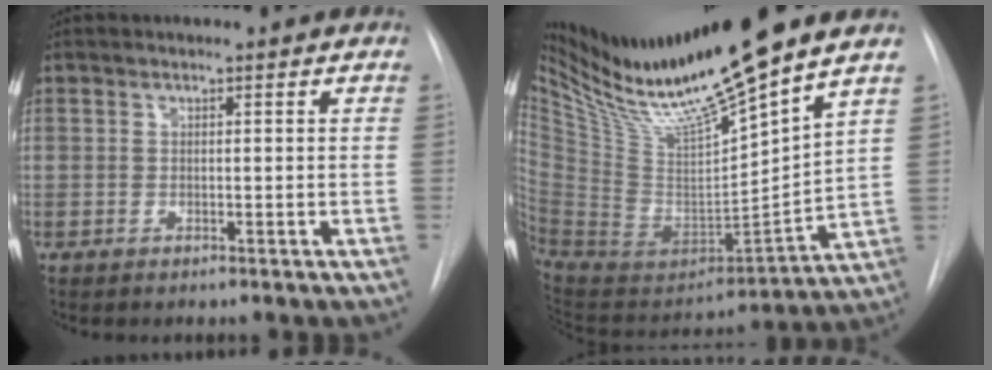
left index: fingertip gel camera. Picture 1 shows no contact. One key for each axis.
{"total": 24.3, "fx": 19.3, "fy": 0.1, "fz": 14.9, "tx": -0.251, "ty": -0.015, "tz": 0.356}